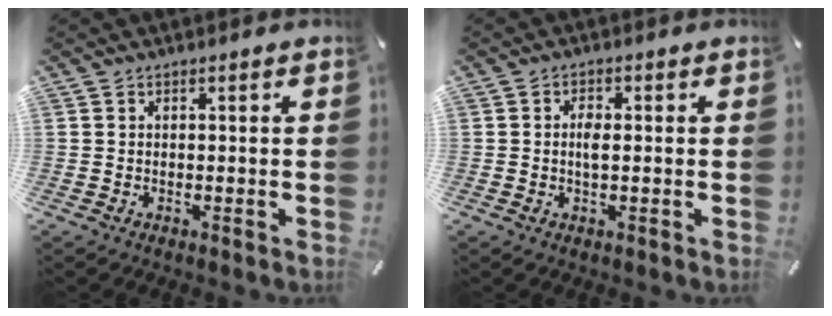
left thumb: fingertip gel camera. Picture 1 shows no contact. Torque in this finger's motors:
{"motor_torque": [0.02, -0.05, 0.02, 0.29, 0.05]}